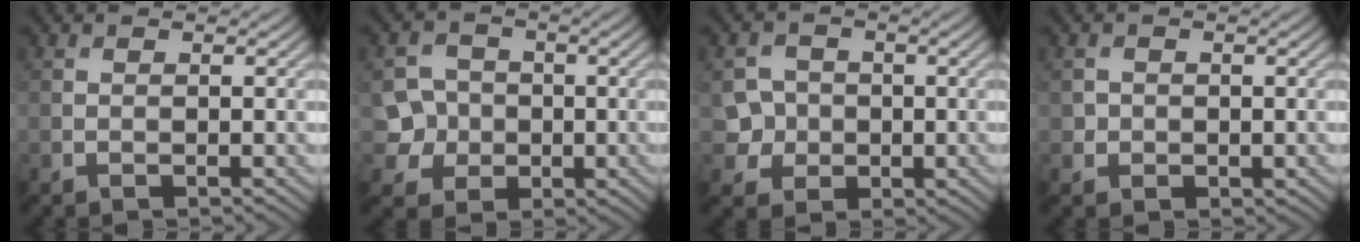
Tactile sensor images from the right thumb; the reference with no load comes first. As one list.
[{"total": 5.6, "force": [-1.0, 5.3, 1.6], "torque": [-0.032, -0.005, -0.042]}, {"total": 4.6, "force": [-0.7, 4.4, 1.2], "torque": [-0.024, -0.004, -0.029]}, {"total": 1.7, "force": [-0.1, 1.6, 0.3], "torque": [-0.003, -0.007, -0.002]}]